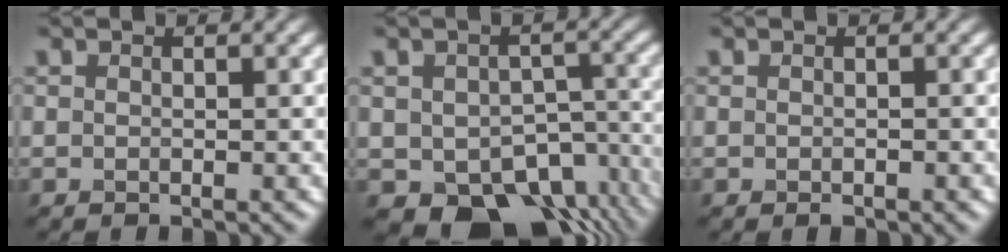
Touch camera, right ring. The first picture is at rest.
{"total": 10.1, "force": [-5.1, 6.3, 6.0], "torque": [-0.085, -0.035, -0.063]}
{"total": 0.9, "force": [-0.5, 0.3, 0.6], "torque": [-0.008, -0.002, -0.007]}